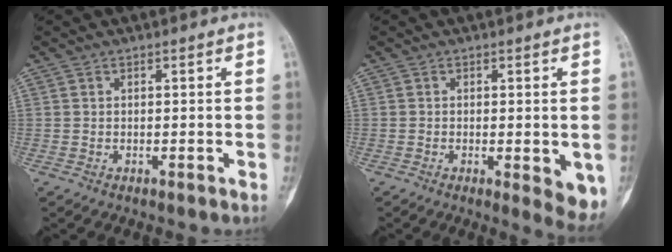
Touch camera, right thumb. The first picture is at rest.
{"total": 5.8, "force": [-1.2, 1.9, 5.3], "torque": [-0.060, -0.014, -0.011]}